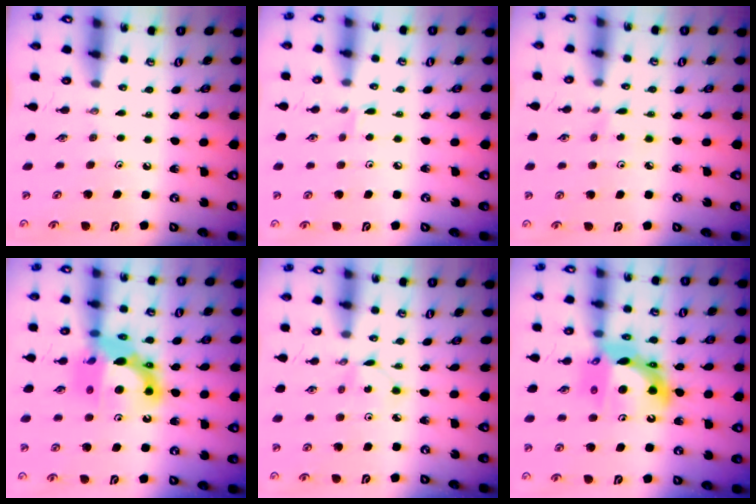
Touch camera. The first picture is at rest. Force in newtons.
{"total": 2.8, "press": 2.8, "slide": 0.4}
{"total": 1.9, "press": 1.9, "slide": 0.3}
{"total": 15.8, "press": 15.8, "slide": 1.3}
{"total": 1.3, "press": 1.3, "slide": 0.2}
{"total": 15.4, "press": 15.3, "slide": 1.7}